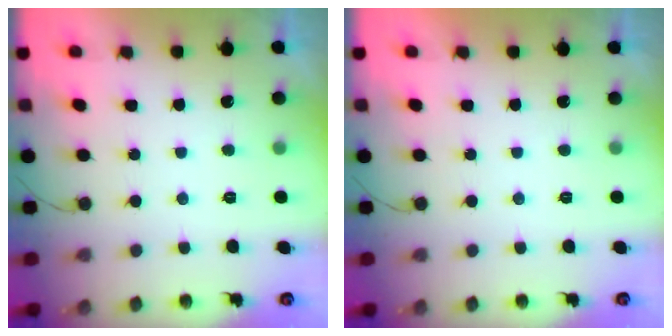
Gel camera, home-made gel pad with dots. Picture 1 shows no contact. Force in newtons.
{"total": 1.8, "press": 1.8, "slide": 0.1}